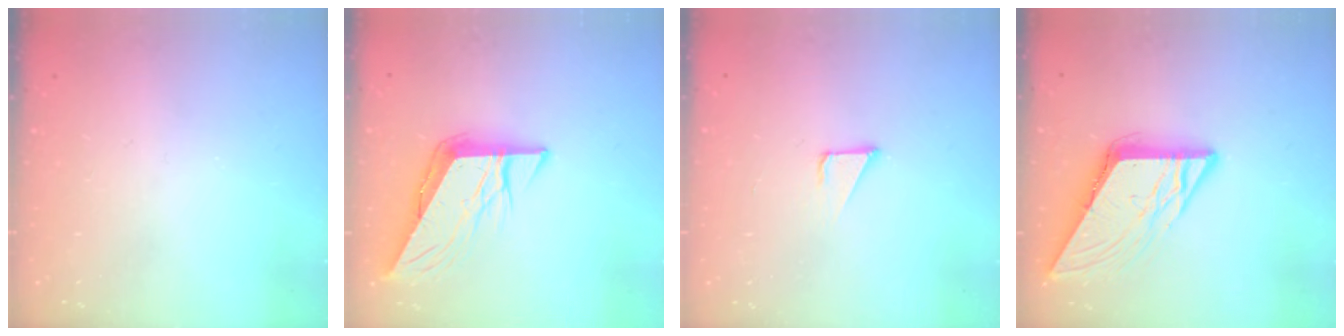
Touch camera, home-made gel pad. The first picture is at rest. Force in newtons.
{"total": 9.2, "press": 9.1, "slide": 0.8}
{"total": 2.1, "press": 2.1, "slide": 0.1}
{"total": 8.8, "press": 8.8, "slide": 0.9}